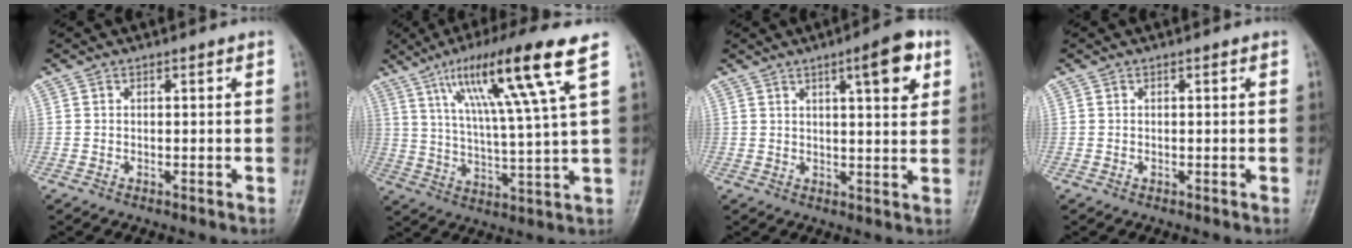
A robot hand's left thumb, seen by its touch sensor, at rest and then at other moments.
{"total": 16.8, "force": [8.3, 0.8, 14.6], "torque": [-0.257, -0.019, 0.143]}
{"total": 8.5, "force": [3.9, 2.2, 7.2], "torque": [-0.087, -0.014, 0.051]}
{"total": 0.6, "force": [0.1, 0.3, 0.5], "torque": [-0.007, 0.003, 0.004]}